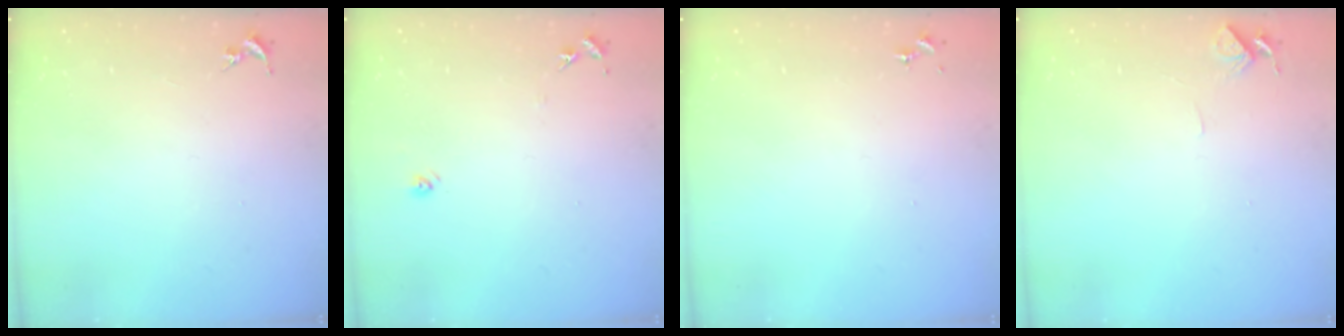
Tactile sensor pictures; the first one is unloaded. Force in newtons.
{"total": 5.9, "press": 5.9, "slide": 0.5}
{"total": 0.0}
{"total": 4.6, "press": 4.5, "slide": 0.4}